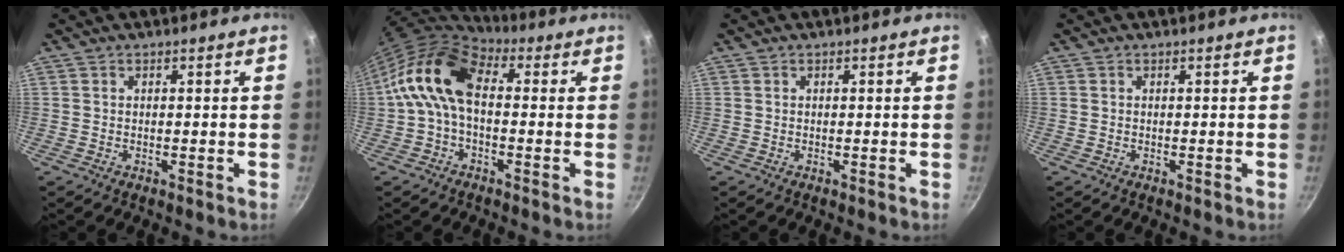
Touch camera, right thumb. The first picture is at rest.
{"total": 11.9, "force": [0.4, 7.3, 9.4], "torque": [-0.162, 0.034, -0.013]}
{"total": 0.0}
{"total": 0.0}